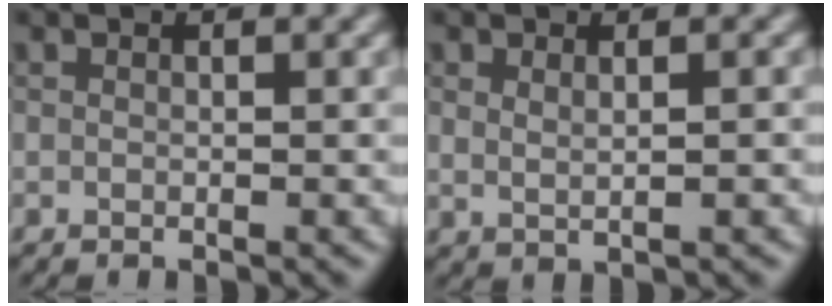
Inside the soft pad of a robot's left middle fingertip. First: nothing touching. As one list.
[{"total": 1.5, "force": [0.5, 0.6, 1.3], "torque": [-0.018, -0.002, 0.009]}]